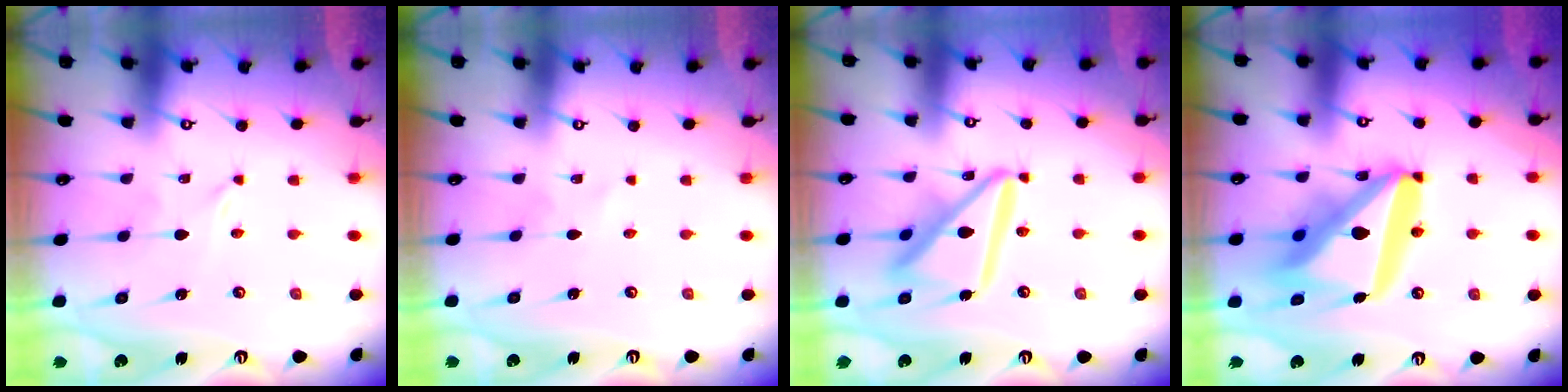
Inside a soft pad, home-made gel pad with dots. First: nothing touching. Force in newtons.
{"total": 1.0, "press": 1.0, "slide": 0.1}
{"total": 15.3, "press": 15.2, "slide": 1.7}
{"total": 23.2, "press": 23.1, "slide": 2.7}